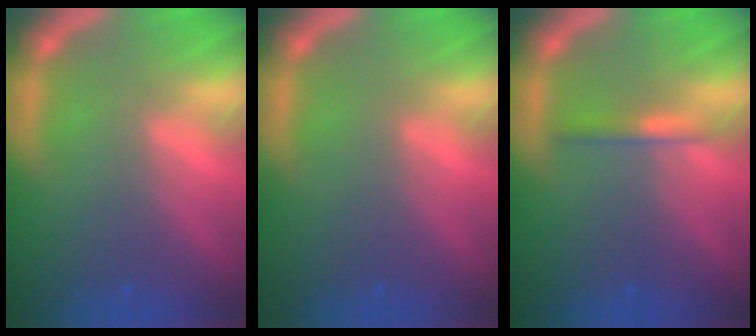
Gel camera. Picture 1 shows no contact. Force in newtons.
{"total": 0.0}
{"total": 1.4}